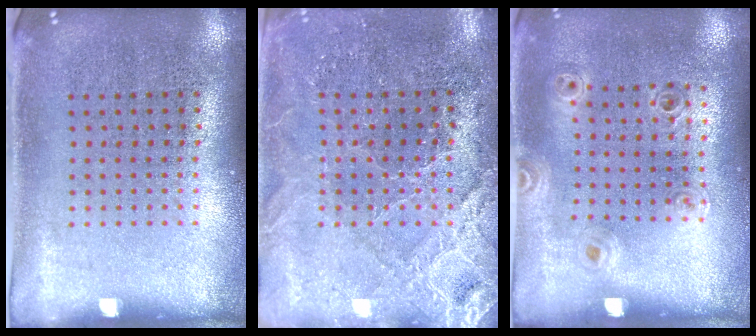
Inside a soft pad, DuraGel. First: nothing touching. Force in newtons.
{"total": 3.2, "press": 3.1, "slide": 0.5}
{"total": 0.9, "press": 0.9, "slide": 0.1}